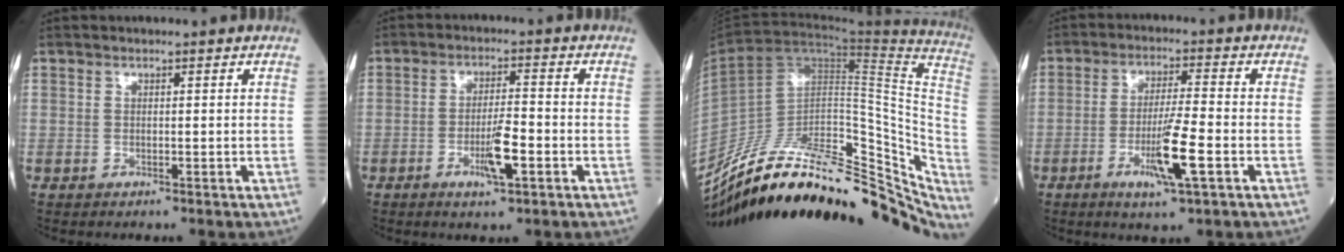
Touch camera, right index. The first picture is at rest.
{"total": 5.8, "force": [-2.3, 0.8, 5.3], "torque": [-0.096, -0.004, -0.039]}
{"total": 30.9, "force": [-22.6, 12.4, 16.9], "torque": [-0.226, 0.025, -0.325]}
{"total": 8.3, "force": [-3.1, 0.1, 7.7], "torque": [-0.143, -0.014, -0.055]}